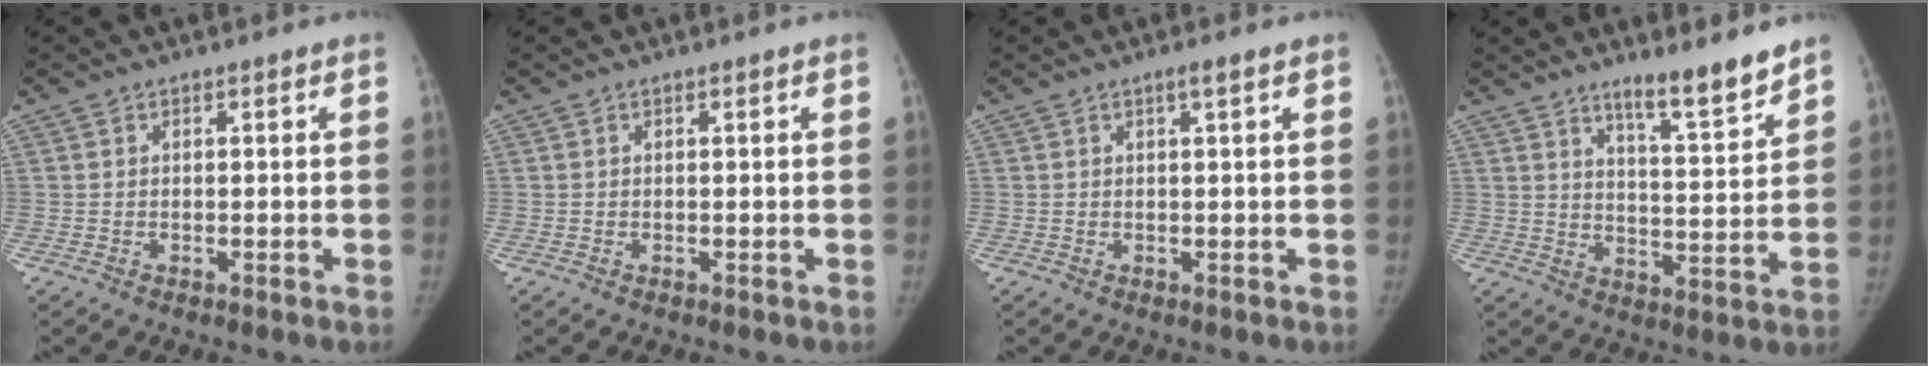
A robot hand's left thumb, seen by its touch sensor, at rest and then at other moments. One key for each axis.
{"total": 0.0}
{"total": 1.3, "fx": 0.7, "fy": 0.0, "fz": 1.1, "tx": -0.019, "ty": -0.001, "tz": 0.011}
{"total": 9.6, "fx": 7.7, "fy": 1.1, "fz": 5.7, "tx": -0.076, "ty": -0.063, "tz": 0.125}